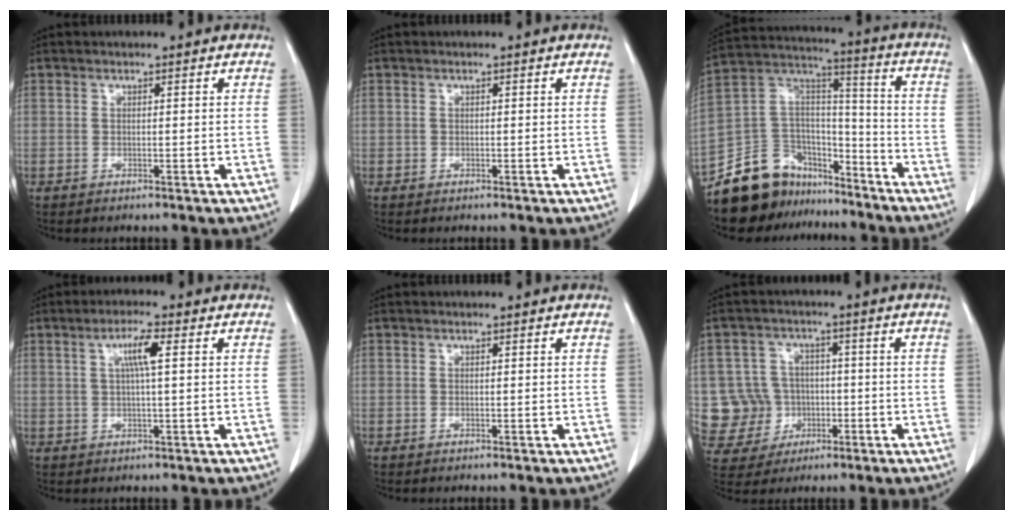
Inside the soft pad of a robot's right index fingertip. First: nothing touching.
{"total": 0.0}
{"total": 16.7, "force": [-13.8, 8.5, 4.3], "torque": [-0.079, 0.077, -0.240]}
{"total": 4.3, "force": [1.3, 0.2, 4.1], "torque": [-0.077, 0.005, 0.023]}
{"total": 0.0}
{"total": 9.4, "force": [-1.1, 9.2, 1.5], "torque": [-0.047, 0.018, -0.004]}